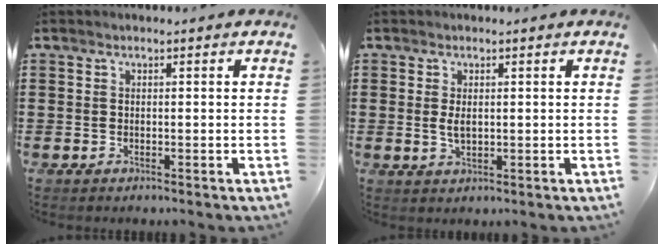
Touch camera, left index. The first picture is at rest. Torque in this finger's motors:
{"motor_torque": [0.52, 0.38, 0.33, 0.07]}